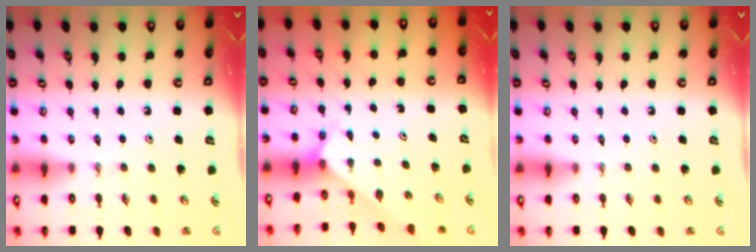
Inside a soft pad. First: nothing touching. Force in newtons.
{"total": 1.9, "press": 1.9, "slide": 0.2}
{"total": 0.0}